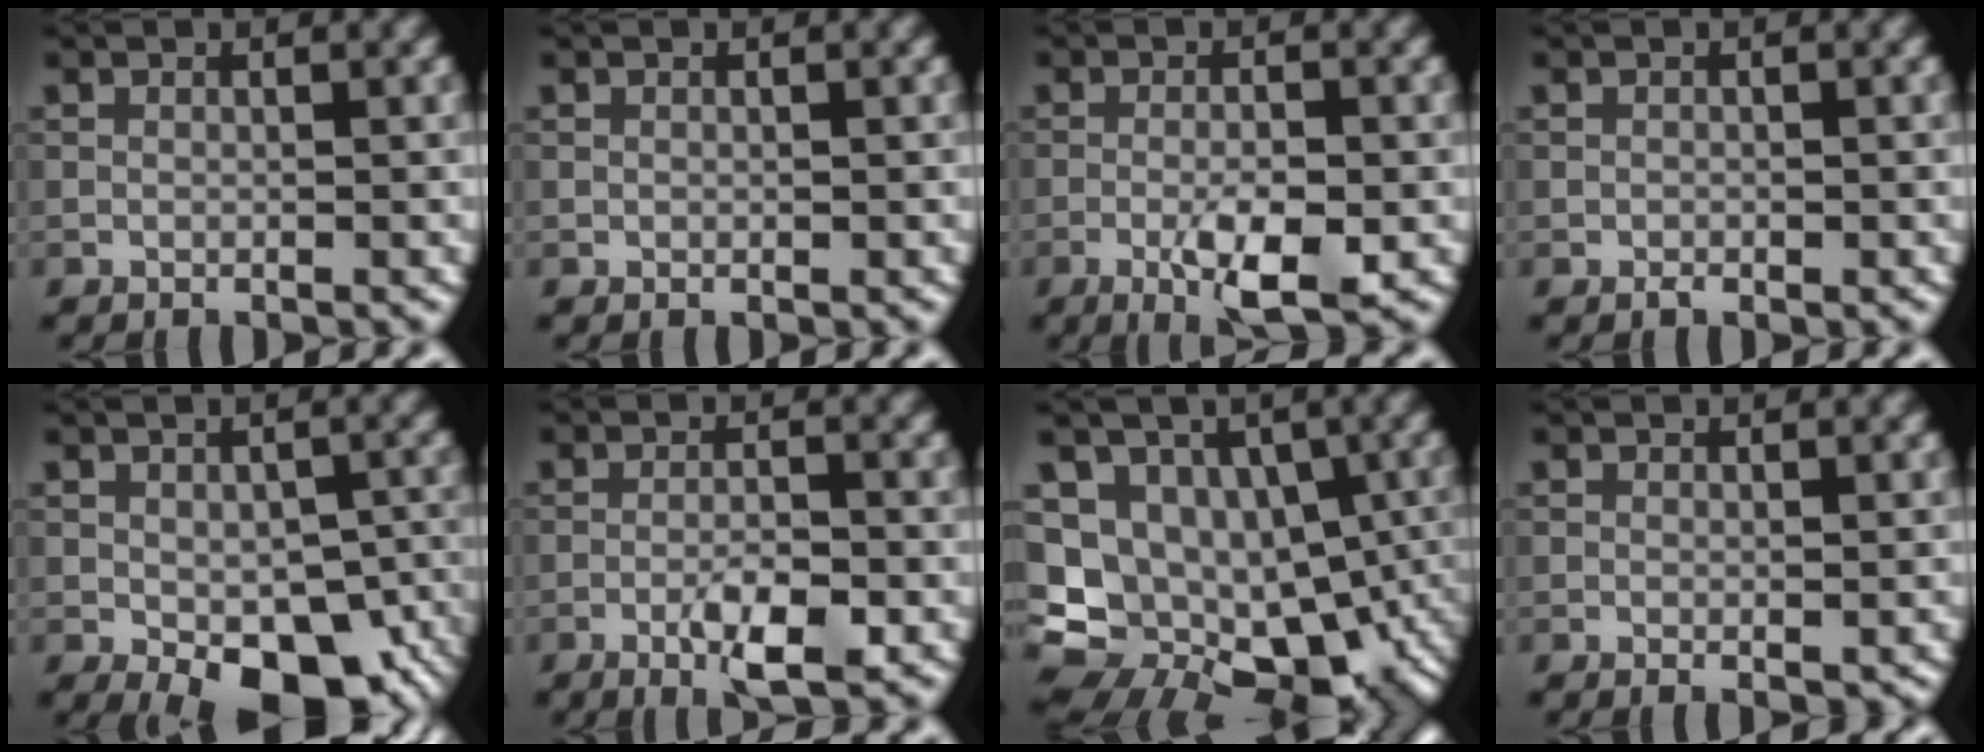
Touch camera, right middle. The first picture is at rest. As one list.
[{"total": 0.0}, {"total": 4.8, "force": [-1.8, 1.3, 4.2], "torque": [-0.075, -0.002, -0.031]}, {"total": 0.5, "force": [-0.3, 0.3, 0.3], "torque": [-0.003, 0.001, -0.004]}, {"total": 10.5, "force": [-4.6, 5.4, 7.7], "torque": [-0.111, -0.029, -0.049]}, {"total": 4.0, "force": [-1.9, 0.9, 3.4], "torque": [-0.062, 0.002, -0.032]}, {"total": 15.0, "force": [-2.1, 11.5, 9.5], "torque": [-0.134, -0.004, -0.011]}, {"total": 0.8, "force": [-0.1, 0.3, 0.8], "torque": [-0.009, -0.003, 0.000]}]